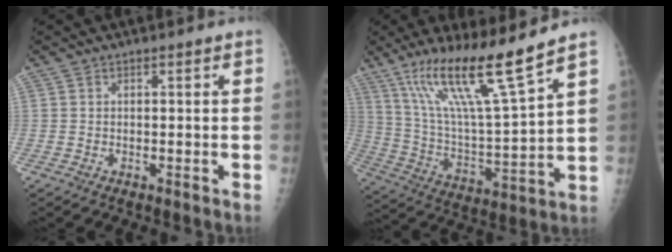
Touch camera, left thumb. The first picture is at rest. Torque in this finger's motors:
{"motor_torque": [1.15, -0.23, 1.56, -1.20, 0.44]}